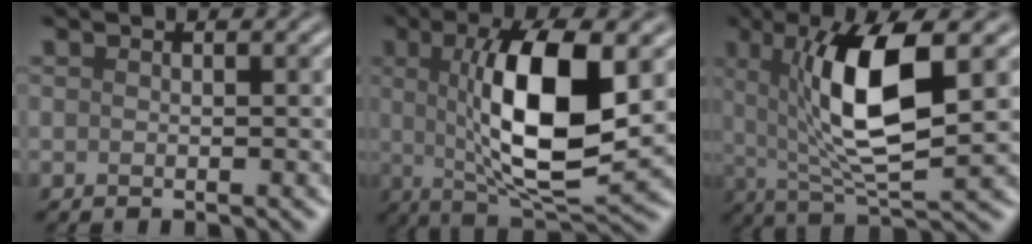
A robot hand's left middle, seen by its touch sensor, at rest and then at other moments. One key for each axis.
{"total": 10.9, "fx": 1.2, "fy": 3.4, "fz": 10.3, "tx": -0.164, "ty": -0.002, "tz": 0.021}
{"total": 9.7, "fx": 2.2, "fy": 2.8, "fz": 9.1, "tx": -0.154, "ty": -0.005, "tz": 0.041}